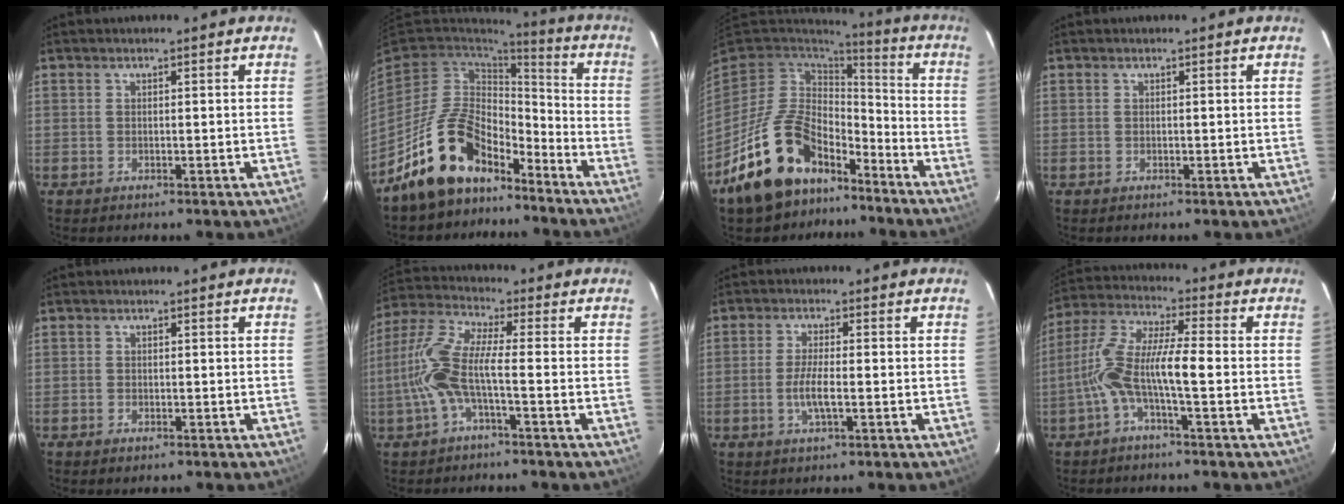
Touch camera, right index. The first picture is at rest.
{"total": 15.5, "force": [-11.3, 7.7, 7.2], "torque": [-0.159, 0.024, -0.191]}
{"total": 18.9, "force": [-12.2, 11.0, 9.3], "torque": [-0.200, 0.013, -0.188]}
{"total": 0.0}
{"total": 1.1, "force": [-0.8, 0.6, 0.5], "torque": [-0.008, -0.001, -0.013]}
{"total": 9.1, "force": [-2.6, 1.6, 8.6], "torque": [-0.202, 0.010, -0.053]}
{"total": 4.4, "force": [-1.3, 0.6, 4.1], "torque": [-0.082, -0.005, -0.025]}
{"total": 9.6, "force": [-2.8, 1.0, 9.1], "torque": [-0.193, 0.014, -0.058]}